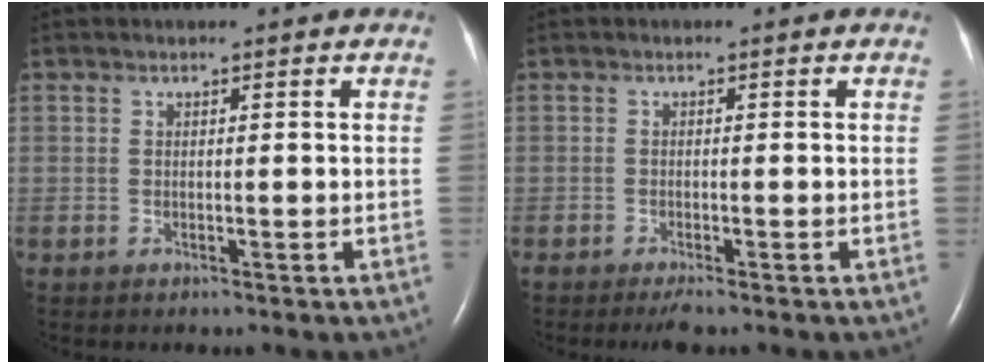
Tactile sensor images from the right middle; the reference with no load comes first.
{"total": 1.9, "force": [-1.5, 0.0, 1.2], "torque": [-0.026, -0.007, -0.023]}